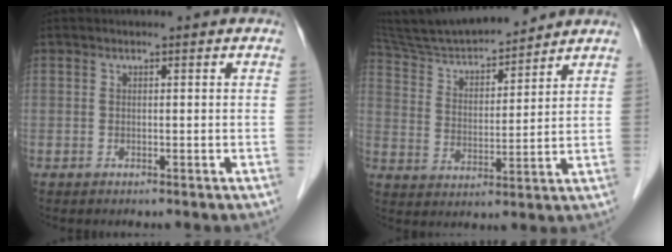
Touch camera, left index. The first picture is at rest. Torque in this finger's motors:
{"motor_torque": [-0.58, -0.69, 0.10, 0.03]}